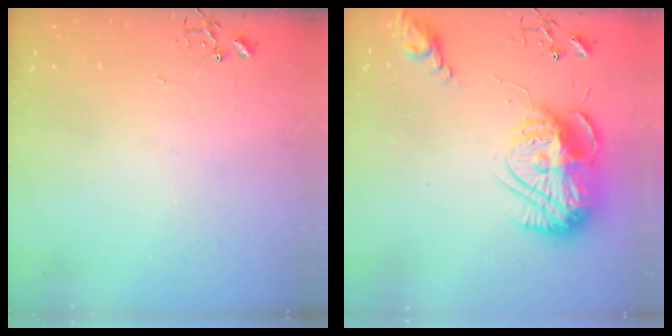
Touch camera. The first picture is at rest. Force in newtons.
{"total": 18.7, "press": 18.6, "slide": 1.7}